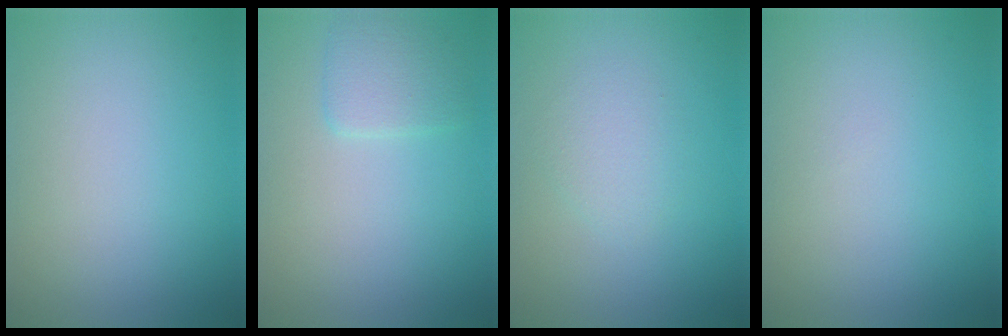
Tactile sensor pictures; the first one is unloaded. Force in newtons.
{"total": 2.0, "press": 2.0, "slide": 0.1}
{"total": 1.7, "press": 1.7, "slide": 0.0}
{"total": 0.0}